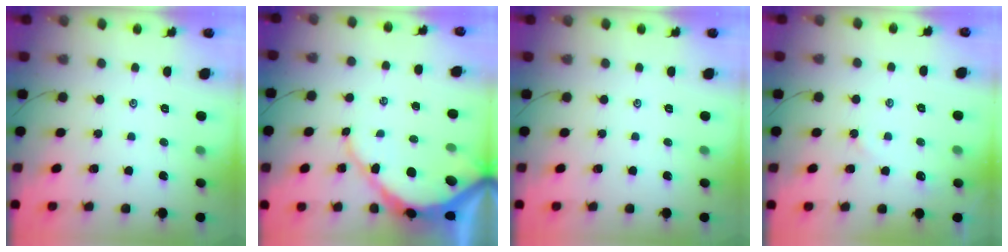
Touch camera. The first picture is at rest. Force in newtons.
{"total": 10.4, "press": 10.3, "slide": 1.0}
{"total": 0.0}
{"total": 2.6, "press": 2.5, "slide": 0.3}